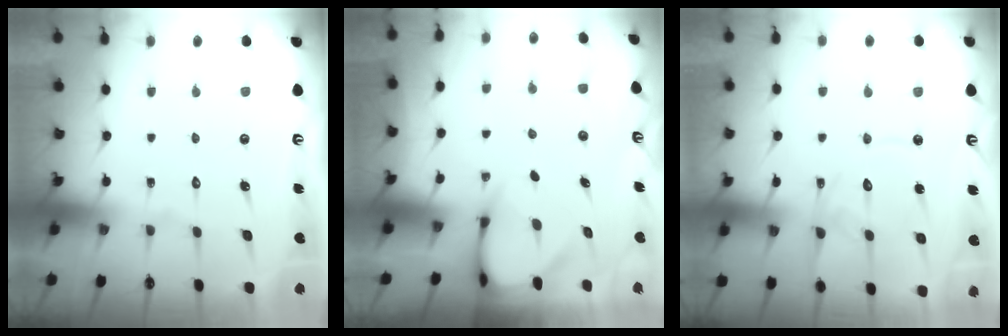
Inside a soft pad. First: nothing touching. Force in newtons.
{"total": 3.5, "press": 3.5, "slide": 0.2}
{"total": 14.1, "press": 14.0, "slide": 1.5}